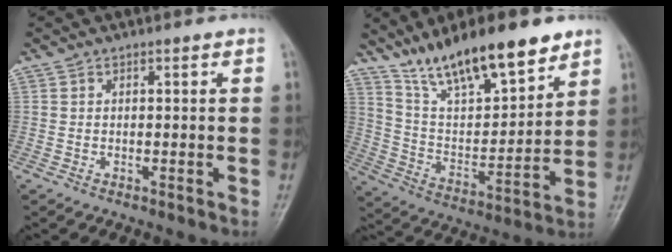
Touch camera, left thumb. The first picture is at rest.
{"total": 18.8, "force": [13.7, 5.9, 11.5], "torque": [-0.156, -0.064, 0.246]}